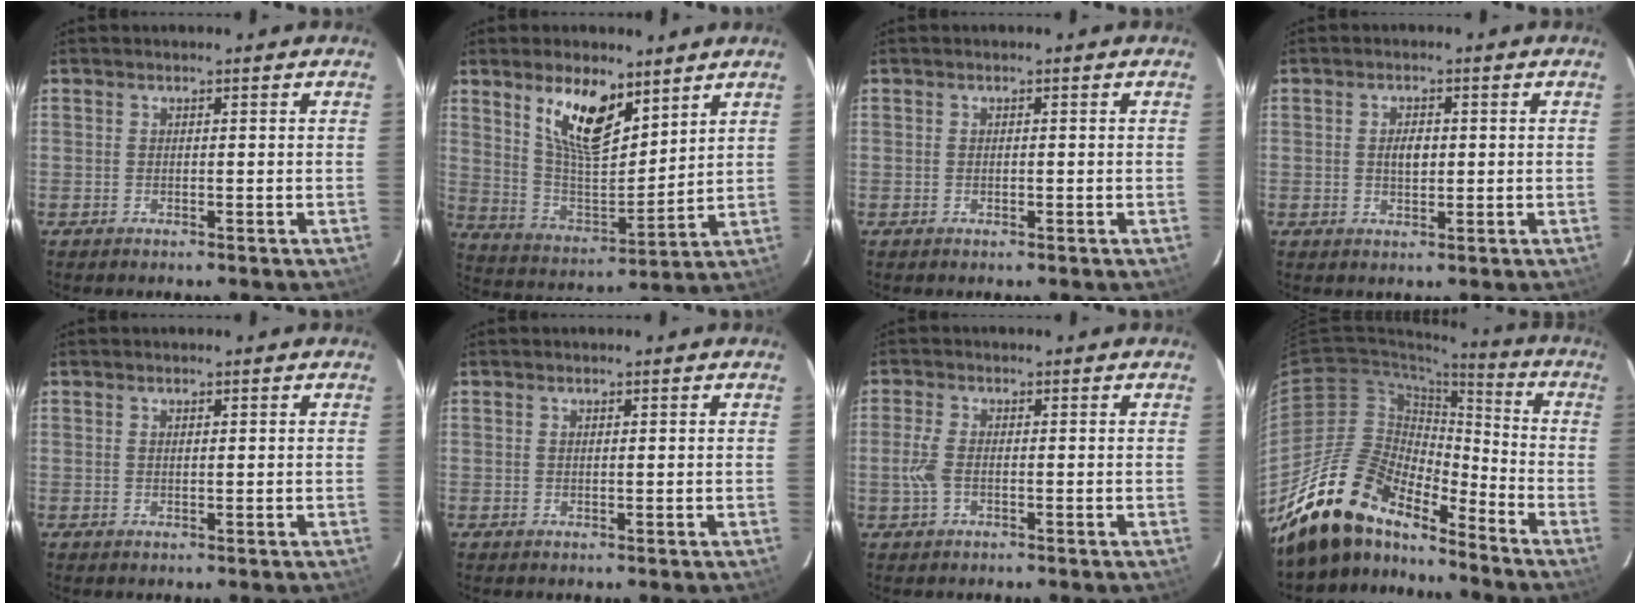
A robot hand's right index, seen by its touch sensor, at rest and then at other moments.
{"total": 14.0, "force": [8.4, 5.5, 9.7], "torque": [-0.179, -0.001, 0.167]}
{"total": 0.6, "force": [-0.1, 0.2, 0.6], "torque": [-0.009, 0.001, -0.001]}
{"total": 3.0, "force": [0.2, 1.7, 2.5], "torque": [-0.044, 0.004, 0.004]}
{"total": 0.9, "force": [0.4, 0.4, 0.7], "torque": [-0.012, 0.003, 0.006]}
{"total": 0.6, "force": [0.3, 0.3, 0.5], "torque": [-0.010, 0.003, 0.005]}
{"total": 3.9, "force": [-0.8, 1.9, 3.3], "torque": [-0.078, 0.000, -0.015]}
{"total": 17.7, "force": [-15.3, 6.0, 6.8], "torque": [-0.130, 0.010, -0.282]}